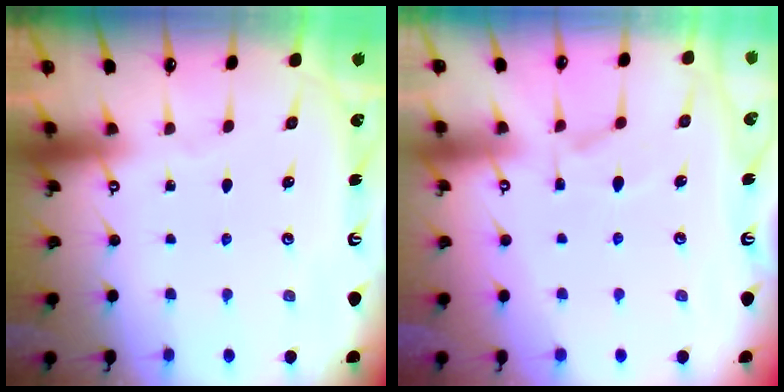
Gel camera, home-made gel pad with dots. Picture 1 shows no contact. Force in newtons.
{"total": 6.7, "press": 6.6, "slide": 1.2}